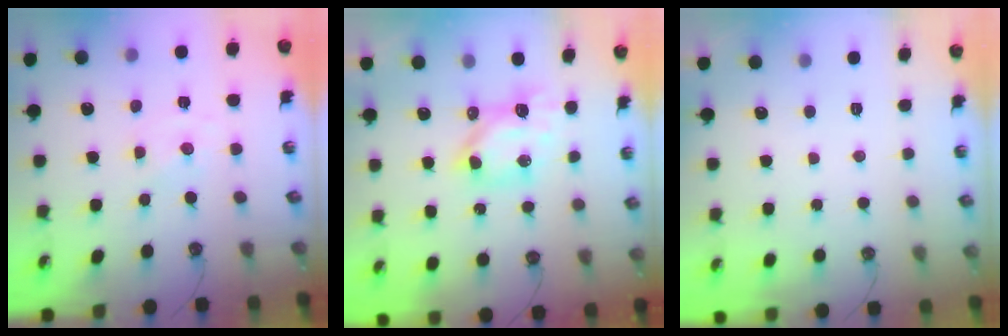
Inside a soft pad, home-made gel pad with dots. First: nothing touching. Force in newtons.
{"total": 6.4, "press": 6.4, "slide": 0.5}
{"total": 0.0}